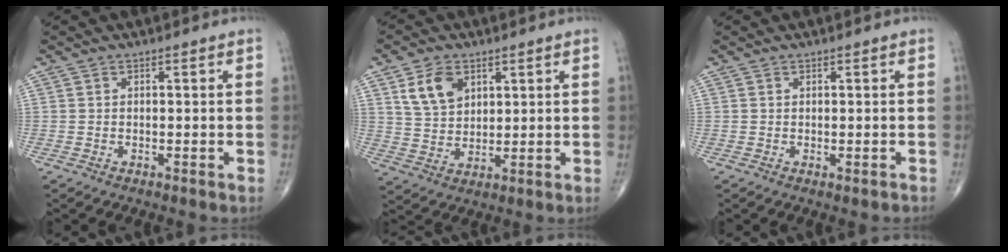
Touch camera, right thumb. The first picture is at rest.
{"total": 8.0, "force": [3.6, 5.4, 4.7], "torque": [-0.068, -0.017, 0.073]}
{"total": 0.7, "force": [-0.2, 0.2, 0.6], "torque": [-0.010, -0.004, -0.002]}